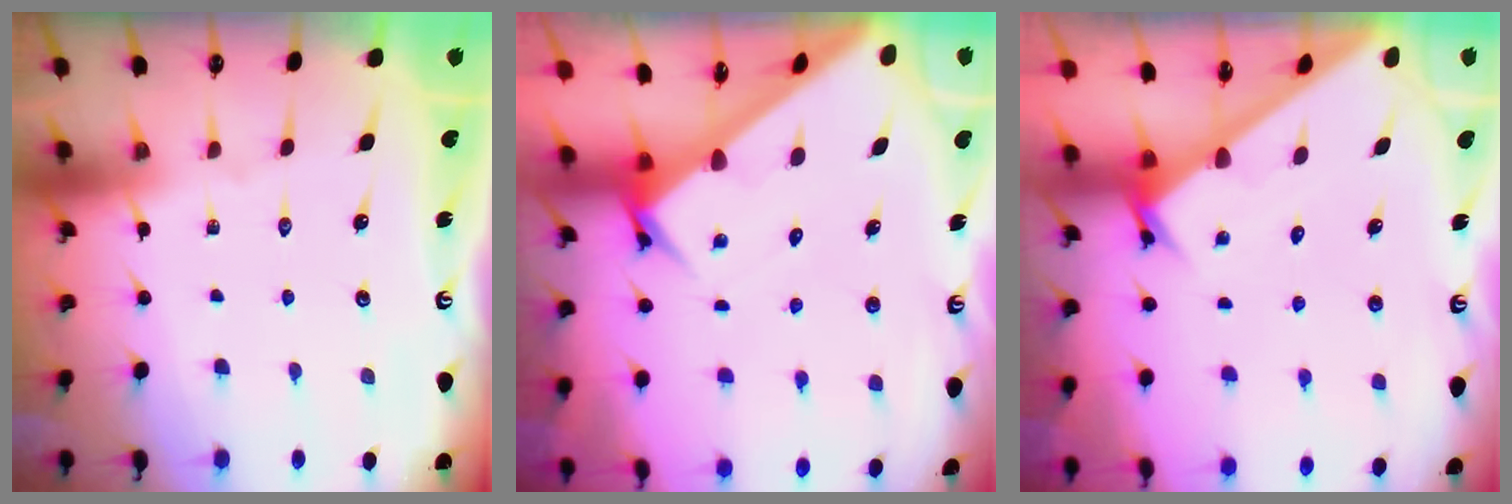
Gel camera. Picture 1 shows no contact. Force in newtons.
{"total": 3.6, "press": 3.6, "slide": 0.3}
{"total": 2.9, "press": 2.9, "slide": 0.1}